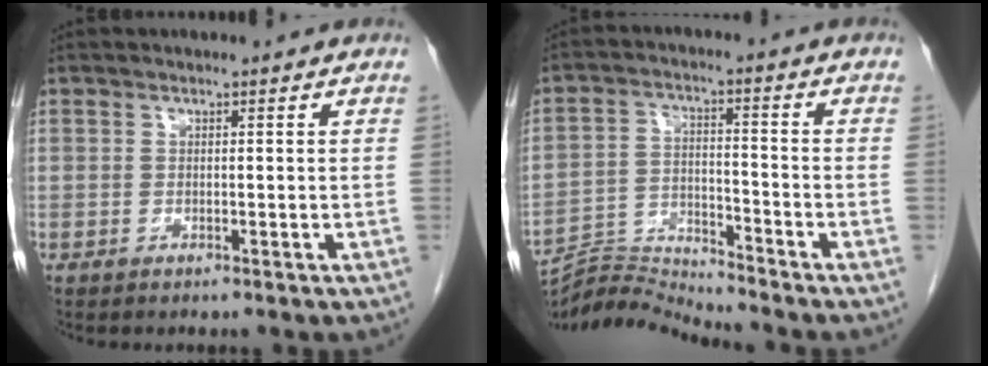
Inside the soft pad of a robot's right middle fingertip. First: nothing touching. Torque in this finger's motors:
{"motor_torque": [-0.42, -0.29, -0.25, -0.06]}